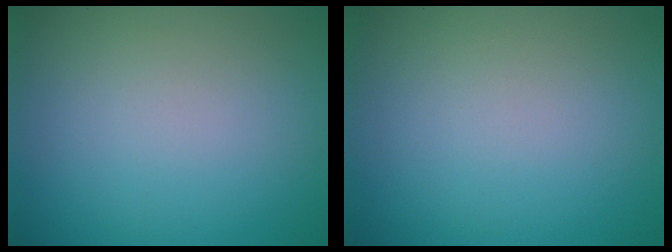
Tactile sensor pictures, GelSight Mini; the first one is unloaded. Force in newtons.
{"total": 0.0}